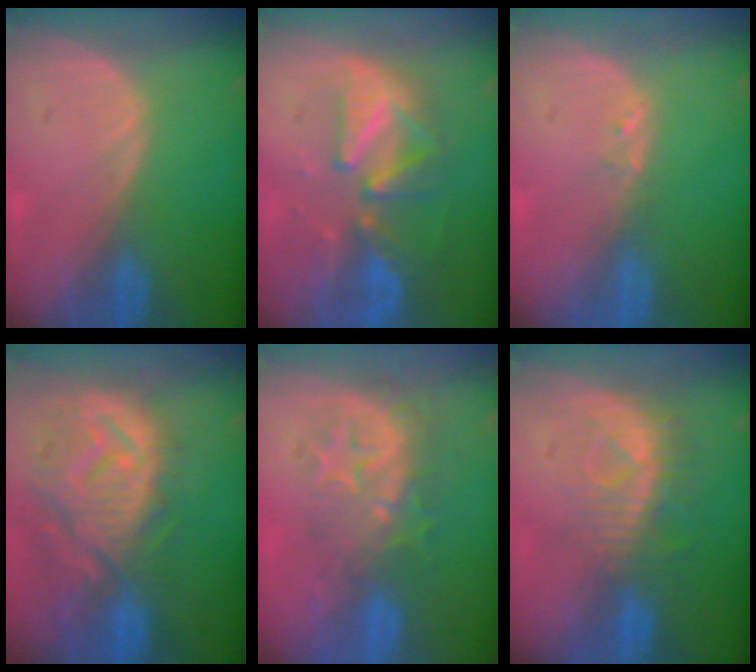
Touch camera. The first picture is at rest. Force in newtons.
{"total": 9.3, "press": 8.5, "slide": 3.7}
{"total": 1.0, "press": 1.0, "slide": 0.2}
{"total": 12.6, "press": 11.2, "slide": 5.8}
{"total": 9.3, "press": 8.1, "slide": 4.6}
{"total": 8.2, "press": 7.4, "slide": 3.6}